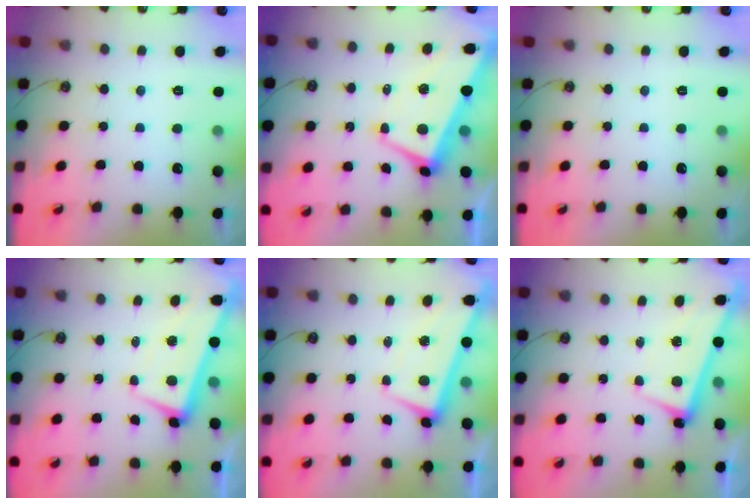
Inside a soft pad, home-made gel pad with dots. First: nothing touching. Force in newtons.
{"total": 1.7, "press": 1.1, "slide": 1.3}
{"total": 0.0}
{"total": 2.1, "press": 1.3, "slide": 1.7}
{"total": 1.6, "press": 0.5, "slide": 1.5}
{"total": 2.8, "press": 2.7, "slide": 0.4}